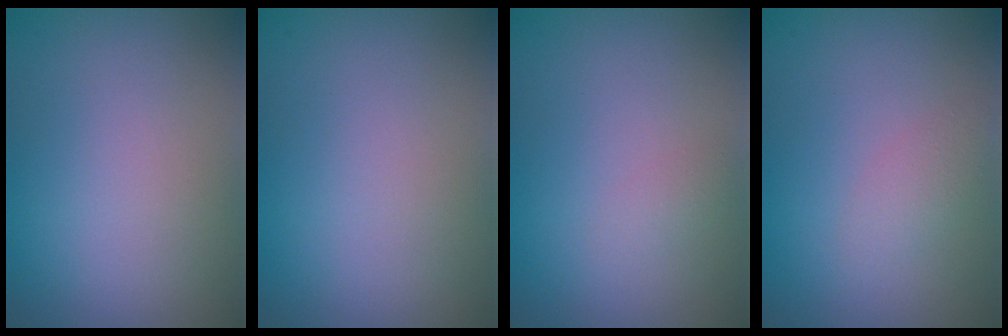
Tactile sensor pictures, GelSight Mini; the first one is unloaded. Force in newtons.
{"total": 0.0}
{"total": 0.7, "press": 0.7, "slide": 0.0}
{"total": 1.5, "press": 1.5, "slide": 0.0}